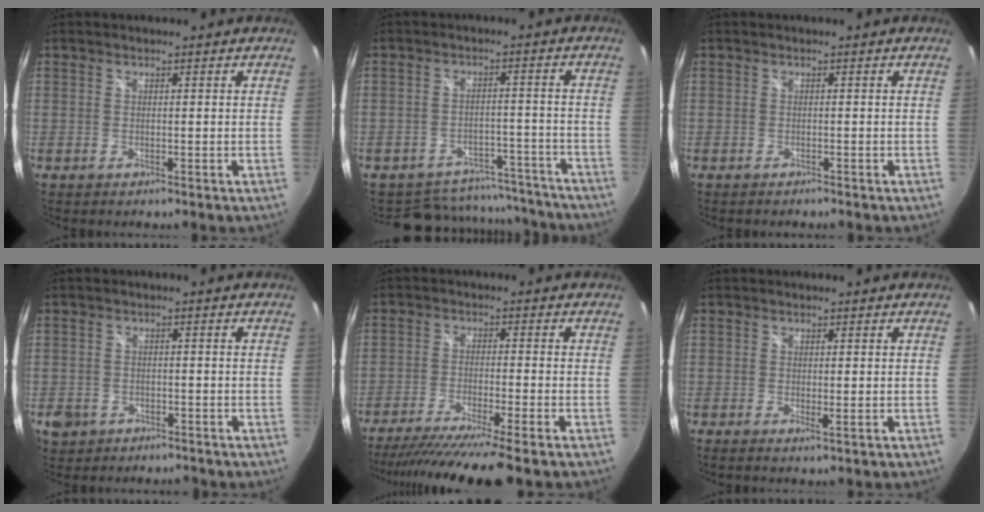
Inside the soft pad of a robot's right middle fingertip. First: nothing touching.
{"total": 14.6, "force": [-12.5, 6.8, 3.2], "torque": [-0.074, 0.029, -0.146]}
{"total": 1.0, "force": [-0.9, 0.3, 0.2], "torque": [-0.006, -0.006, -0.015]}
{"total": 4.7, "force": [-2.4, 3.9, 1.4], "torque": [-0.045, 0.001, -0.033]}
{"total": 13.9, "force": [-11.7, -1.4, 7.3], "torque": [-0.141, -0.039, -0.190]}
{"total": 1.2, "force": [-0.2, 0.1, 1.1], "torque": [-0.021, -0.005, -0.005]}